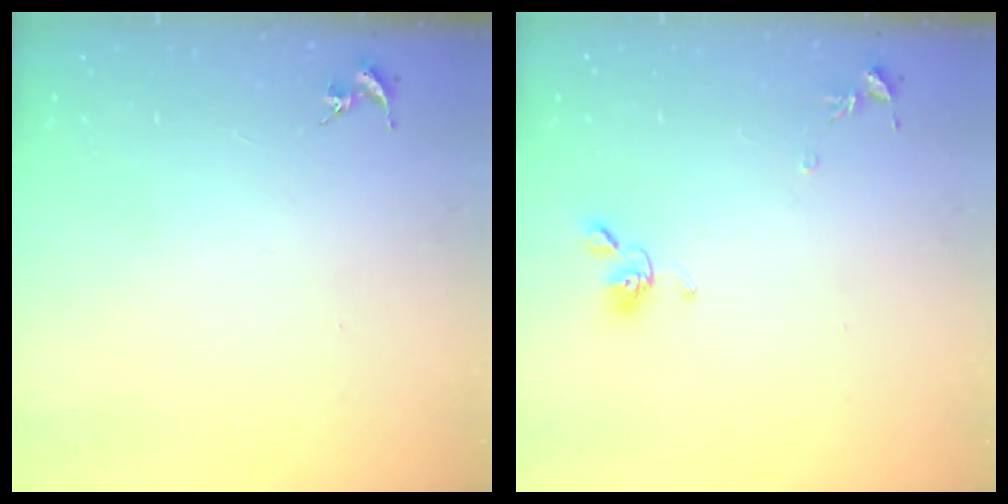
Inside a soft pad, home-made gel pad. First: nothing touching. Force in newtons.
{"total": 8.6, "press": 8.5, "slide": 1.1}